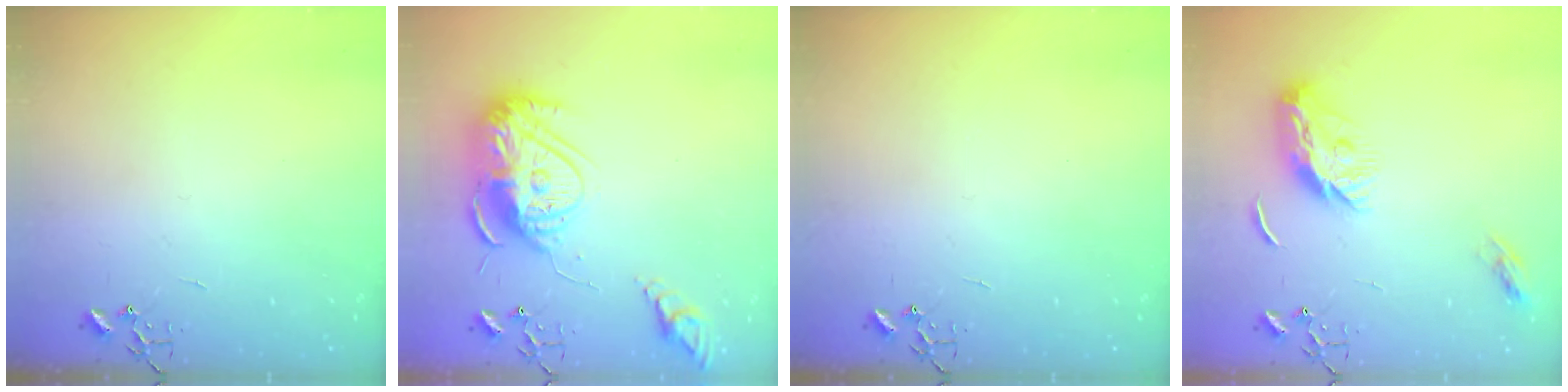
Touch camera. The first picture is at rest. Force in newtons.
{"total": 17.0, "press": 16.9, "slide": 1.5}
{"total": 0.0}
{"total": 11.0, "press": 11.0, "slide": 0.1}